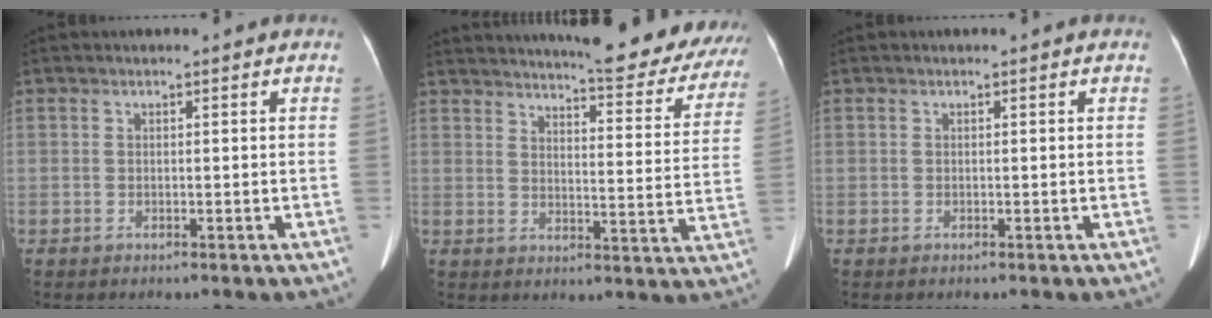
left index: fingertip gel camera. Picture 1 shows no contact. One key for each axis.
{"total": 26.0, "fx": 23.5, "fy": 4.3, "fz": 10.3, "tx": -0.141, "ty": -0.072, "tz": 0.270}
{"total": 0.0}